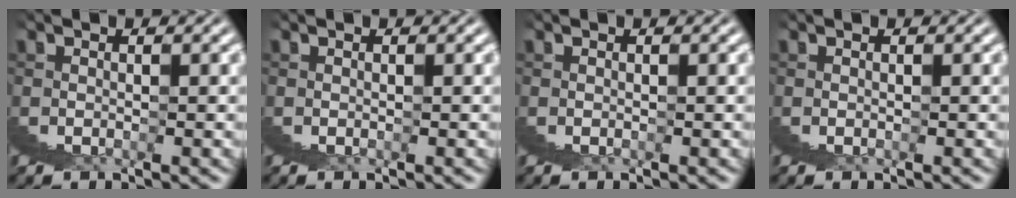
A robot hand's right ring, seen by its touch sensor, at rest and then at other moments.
{"total": 0.0}
{"total": 0.0}
{"total": 0.0}